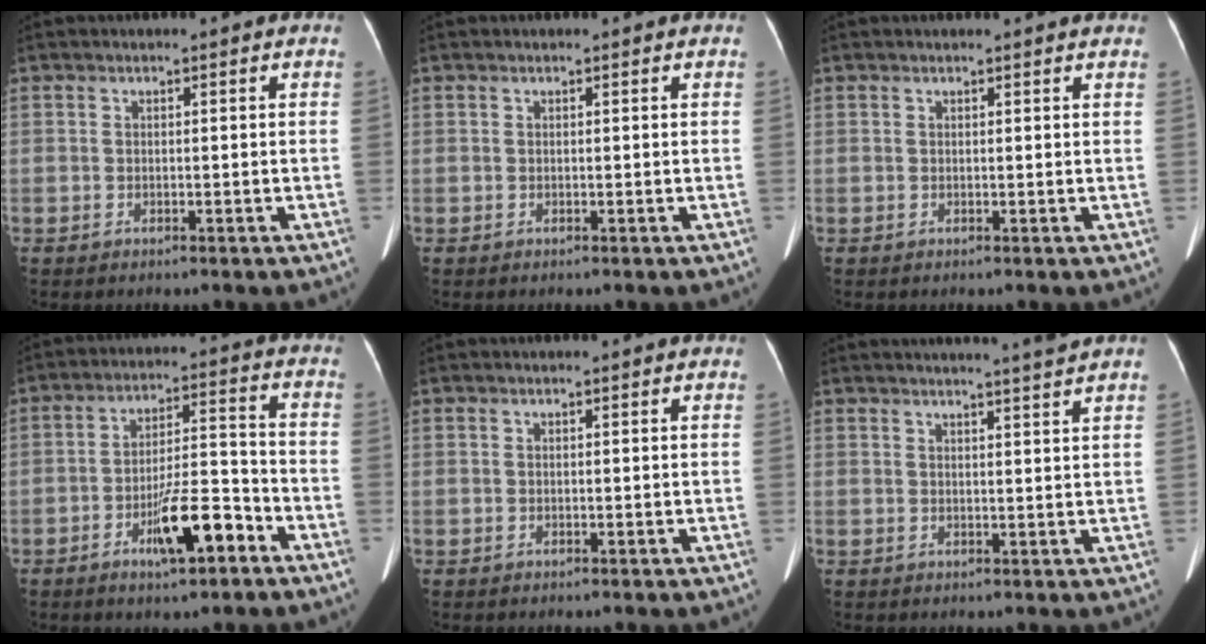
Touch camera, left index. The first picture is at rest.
{"total": 0.0}
{"total": 2.4, "force": [2.3, -0.2, 0.6], "torque": [-0.012, 0.005, 0.019]}
{"total": 9.7, "force": [-5.2, 2.0, 7.9], "torque": [-0.140, 0.007, -0.084]}
{"total": 1.0, "force": [0.9, -0.1, 0.2], "torque": [-0.009, 0.003, 0.010]}
{"total": 5.6, "force": [5.0, -1.6, 1.9], "torque": [-0.028, -0.007, 0.058]}